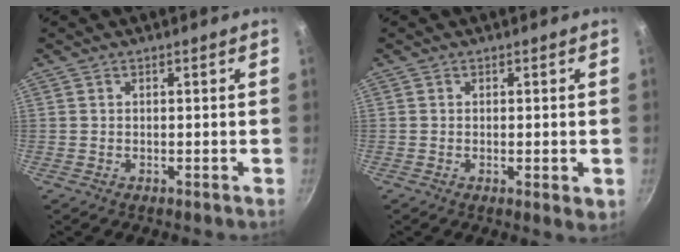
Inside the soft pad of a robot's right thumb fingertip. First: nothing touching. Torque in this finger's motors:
{"motor_torque": [-0.30, 0.19, -0.43, 0.07, -0.09]}